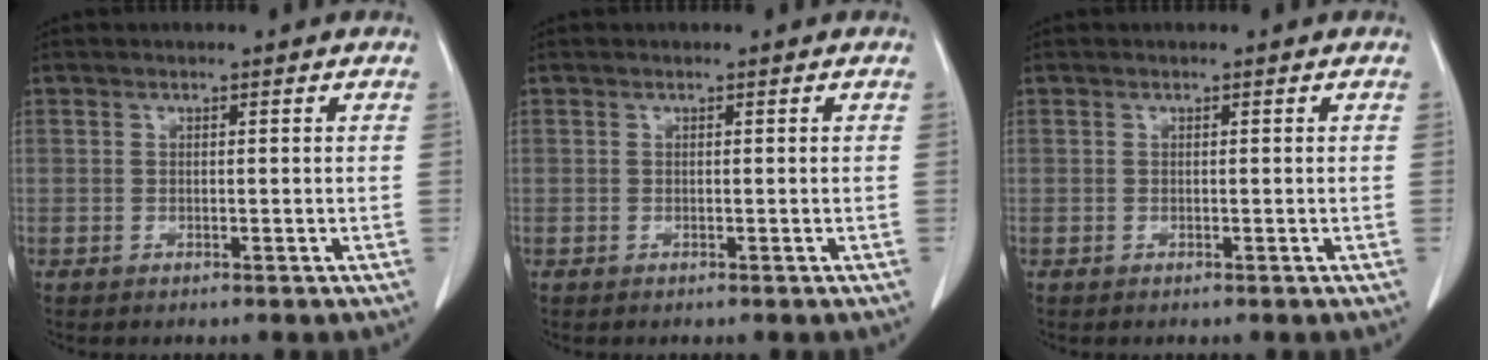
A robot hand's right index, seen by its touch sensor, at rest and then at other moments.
{"total": 0.0}
{"total": 0.0}